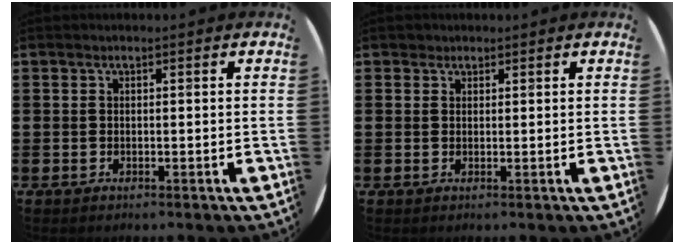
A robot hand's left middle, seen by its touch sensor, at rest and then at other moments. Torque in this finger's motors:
{"motor_torque": [0.22, -0.17, -0.08, -0.01]}